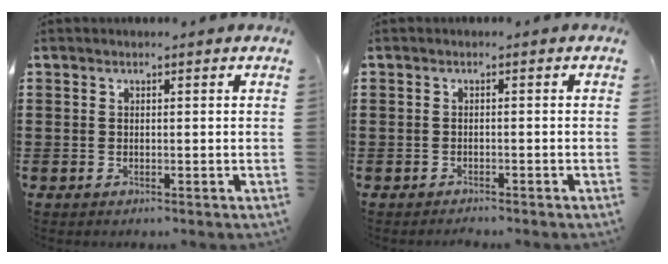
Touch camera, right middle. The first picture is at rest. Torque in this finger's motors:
{"motor_torque": [-0.24, 0.02, 0.03, -0.01]}